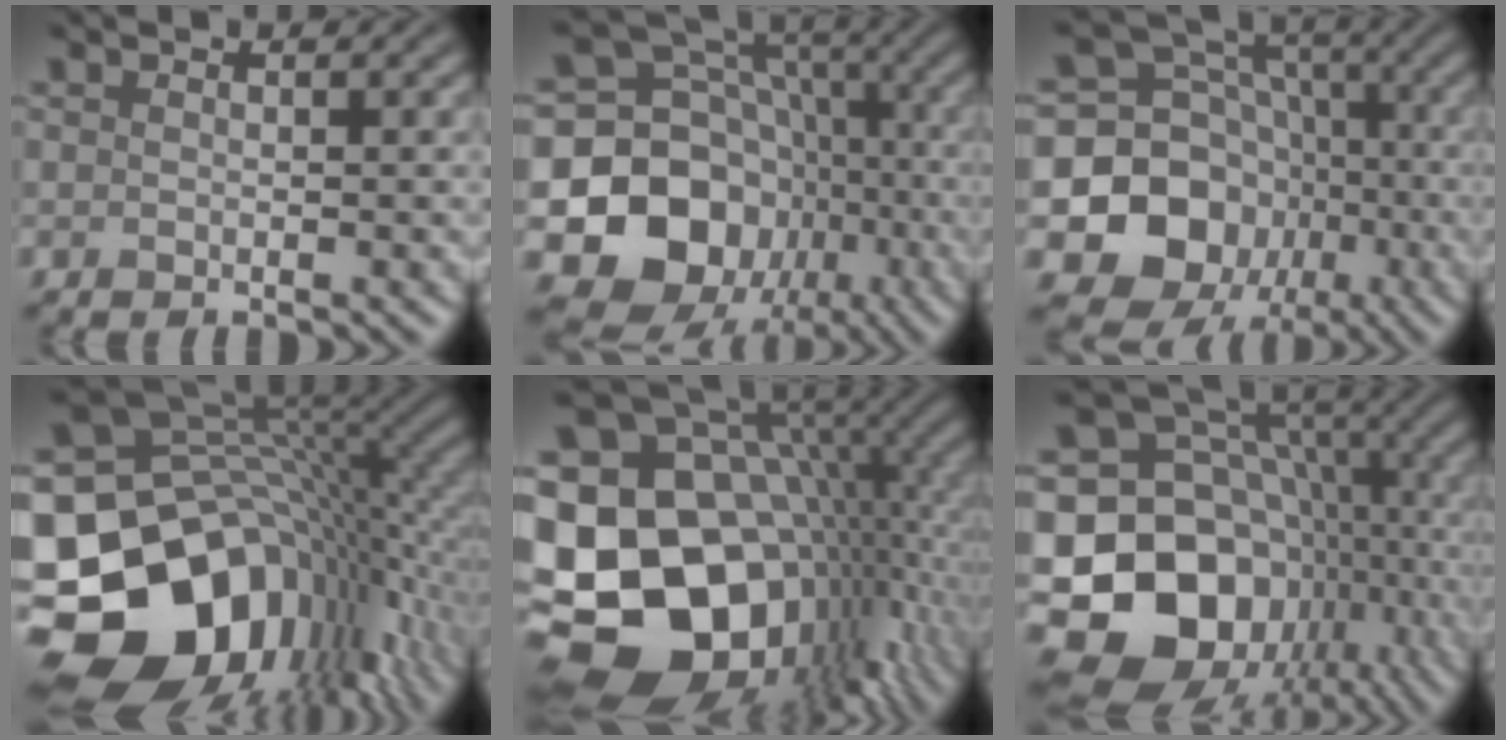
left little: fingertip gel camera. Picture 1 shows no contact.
{"total": 14.5, "force": [-4.2, 12.5, 6.1], "torque": [-0.118, 0.002, -0.096]}
{"total": 11.0, "force": [-2.8, 9.7, 4.4], "torque": [-0.089, -0.005, -0.068]}
{"total": 19.2, "force": [-6.4, 14.0, 11.5], "torque": [-0.223, -0.020, -0.088]}
{"total": 22.7, "force": [-3.9, 17.2, 14.3], "torque": [-0.262, -0.017, -0.085]}
{"total": 17.8, "force": [-4.9, 14.6, 8.8], "torque": [-0.166, 0.004, -0.076]}